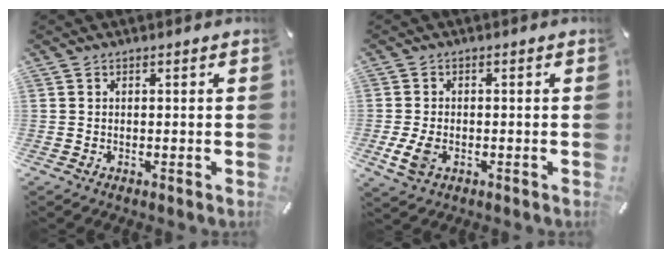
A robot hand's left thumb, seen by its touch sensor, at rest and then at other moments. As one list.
[{"total": 4.7, "force": [-1.4, 3.1, 3.3], "torque": [-0.087, -0.005, -0.030]}]